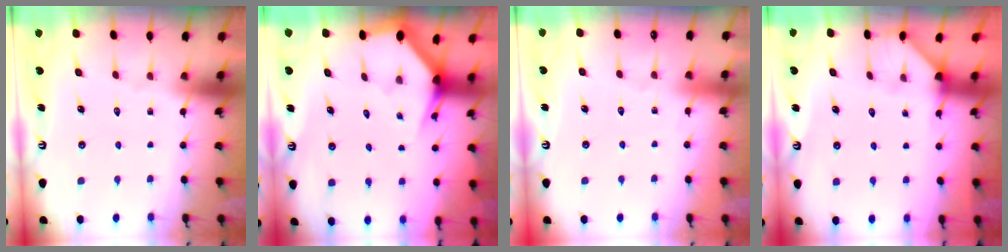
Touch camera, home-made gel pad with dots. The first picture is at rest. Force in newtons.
{"total": 2.7, "press": 2.7, "slide": 0.0}
{"total": 2.1, "press": 2.1, "slide": 0.3}
{"total": 2.0, "press": 2.0, "slide": 0.3}